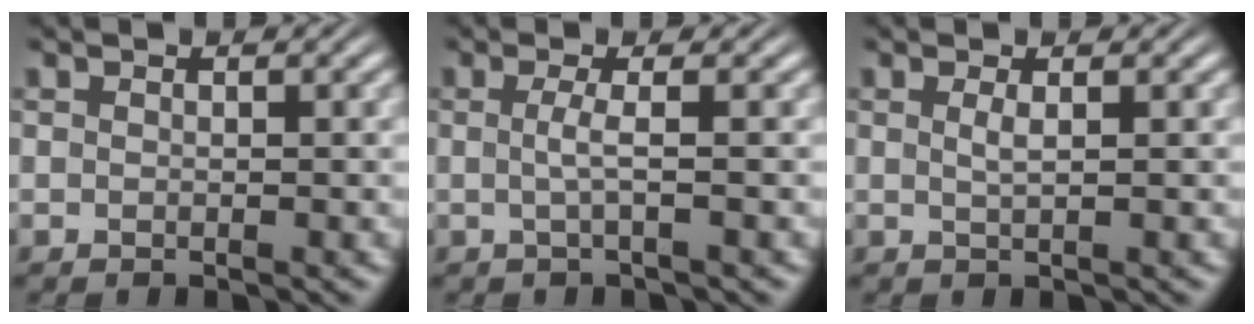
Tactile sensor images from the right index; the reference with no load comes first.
{"total": 1.7, "force": [-0.3, -0.4, 1.6], "torque": [-0.034, -0.003, -0.003]}
{"total": 1.0, "force": [0.2, -0.3, 0.9], "torque": [-0.020, -0.009, 0.009]}